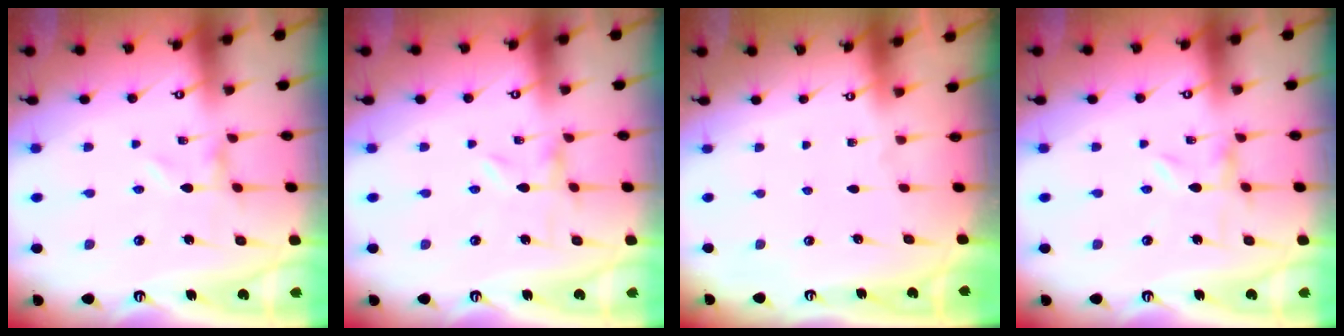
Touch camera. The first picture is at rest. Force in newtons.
{"total": 0.0}
{"total": 0.0}
{"total": 0.0}